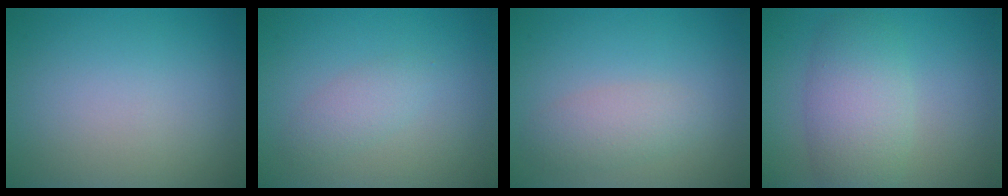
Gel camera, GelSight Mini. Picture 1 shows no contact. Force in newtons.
{"total": 1.7, "press": 1.7, "slide": 0.1}
{"total": 2.4, "press": 2.4, "slide": 0.1}
{"total": 5.2, "press": 5.2, "slide": 0.1}